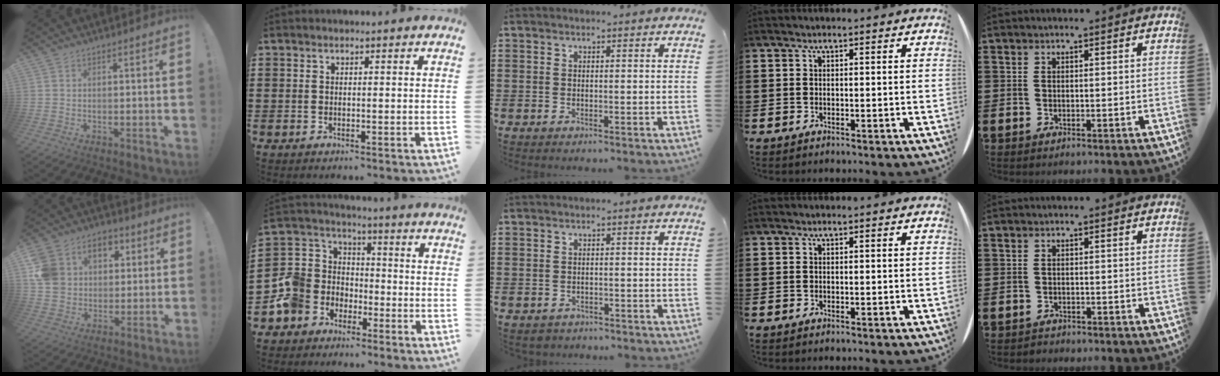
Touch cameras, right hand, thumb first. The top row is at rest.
{"thumb": {"total": 13.4, "force": [3.6, 11.4, 6.0], "torque": [-0.090, -0.005, 0.077]}, "index": {"total": 7.9, "force": [-3.5, 7.1, 1.0], "torque": [-0.076, 0.006, -0.075]}, "middle": {"total": 0.8, "force": [-0.7, 0.4, 0.0], "torque": [-0.002, 0.002, -0.018]}, "little": {"total": 0.7, "force": [-0.7, 0.2, -0.1], "torque": [0.000, 0.001, -0.015]}}